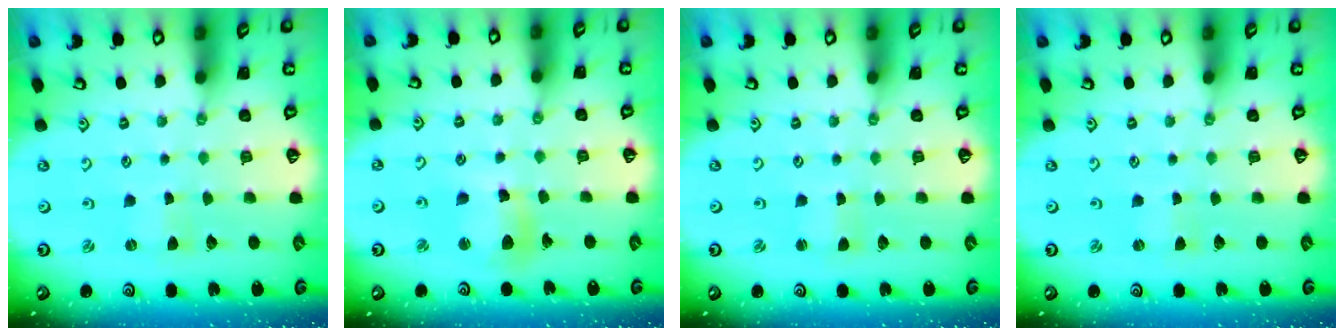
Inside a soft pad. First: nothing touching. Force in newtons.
{"total": 10.1, "press": 10.1, "slide": 1.3}
{"total": 1.0, "press": 1.0, "slide": 0.0}
{"total": 0.0}